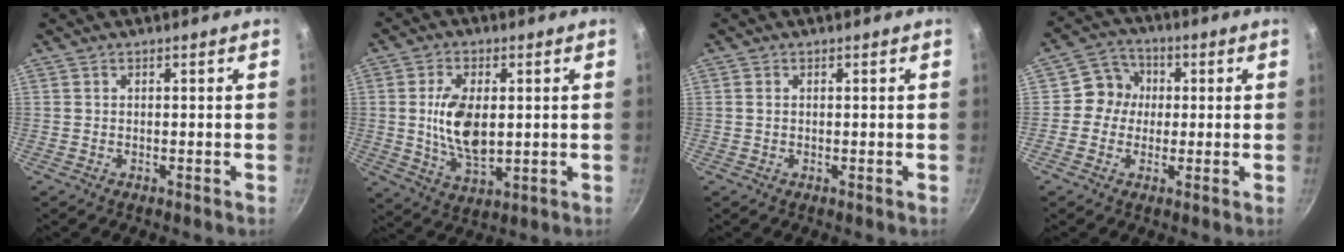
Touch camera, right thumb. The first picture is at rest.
{"total": 11.0, "force": [0.8, 5.9, 9.2], "torque": [-0.166, -0.011, 0.025]}
{"total": 0.6, "force": [0.1, 0.3, 0.6], "torque": [-0.014, -0.002, 0.002]}
{"total": 7.1, "force": [0.1, 6.5, 2.9], "torque": [-0.014, 0.015, -0.012]}